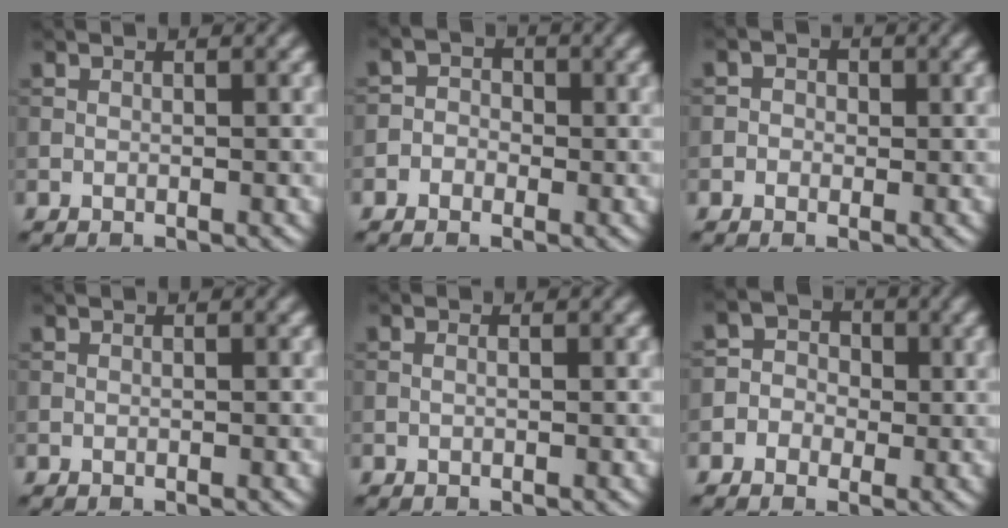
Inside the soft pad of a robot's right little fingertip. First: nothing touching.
{"total": 2.1, "force": [-0.6, 1.9, 0.6], "torque": [0.010, 0.009, -0.030]}
{"total": 1.7, "force": [0.1, 1.6, 0.7], "torque": [0.005, 0.003, -0.017]}
{"total": 0.0}
{"total": 0.7, "force": [0.2, 0.4, 0.5], "torque": [-0.005, -0.008, -0.002]}
{"total": 3.4, "force": [-0.7, 3.2, 0.9], "torque": [0.008, 0.015, -0.036]}